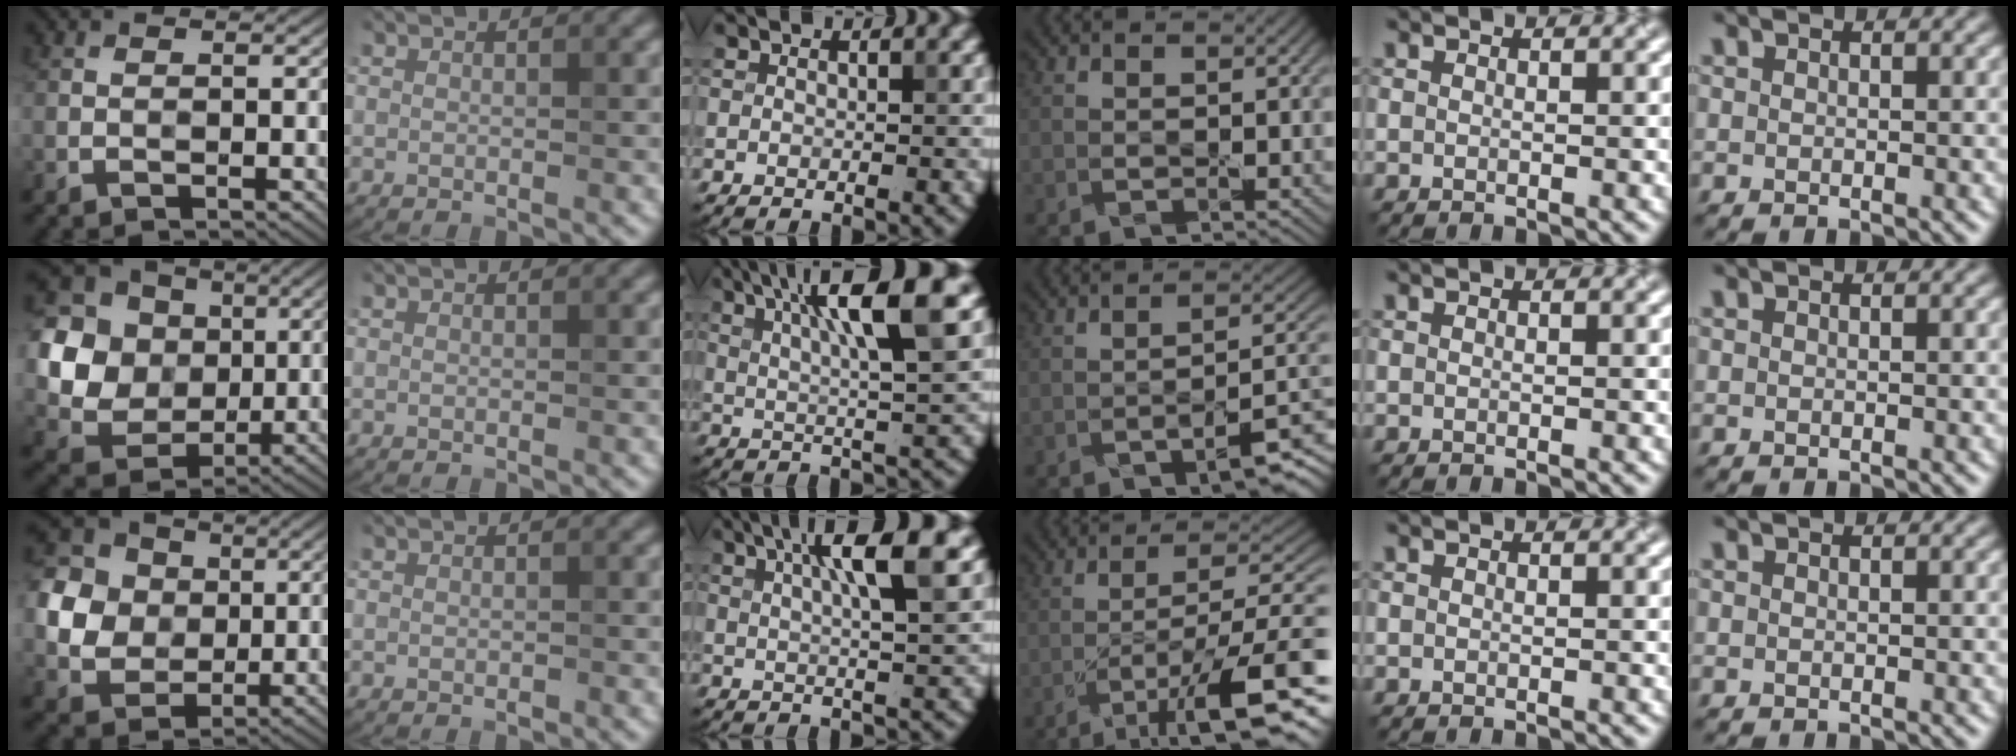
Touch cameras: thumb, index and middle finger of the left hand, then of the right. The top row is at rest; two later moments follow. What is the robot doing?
{"motion": "peel", "object": "lint roller sheet"}